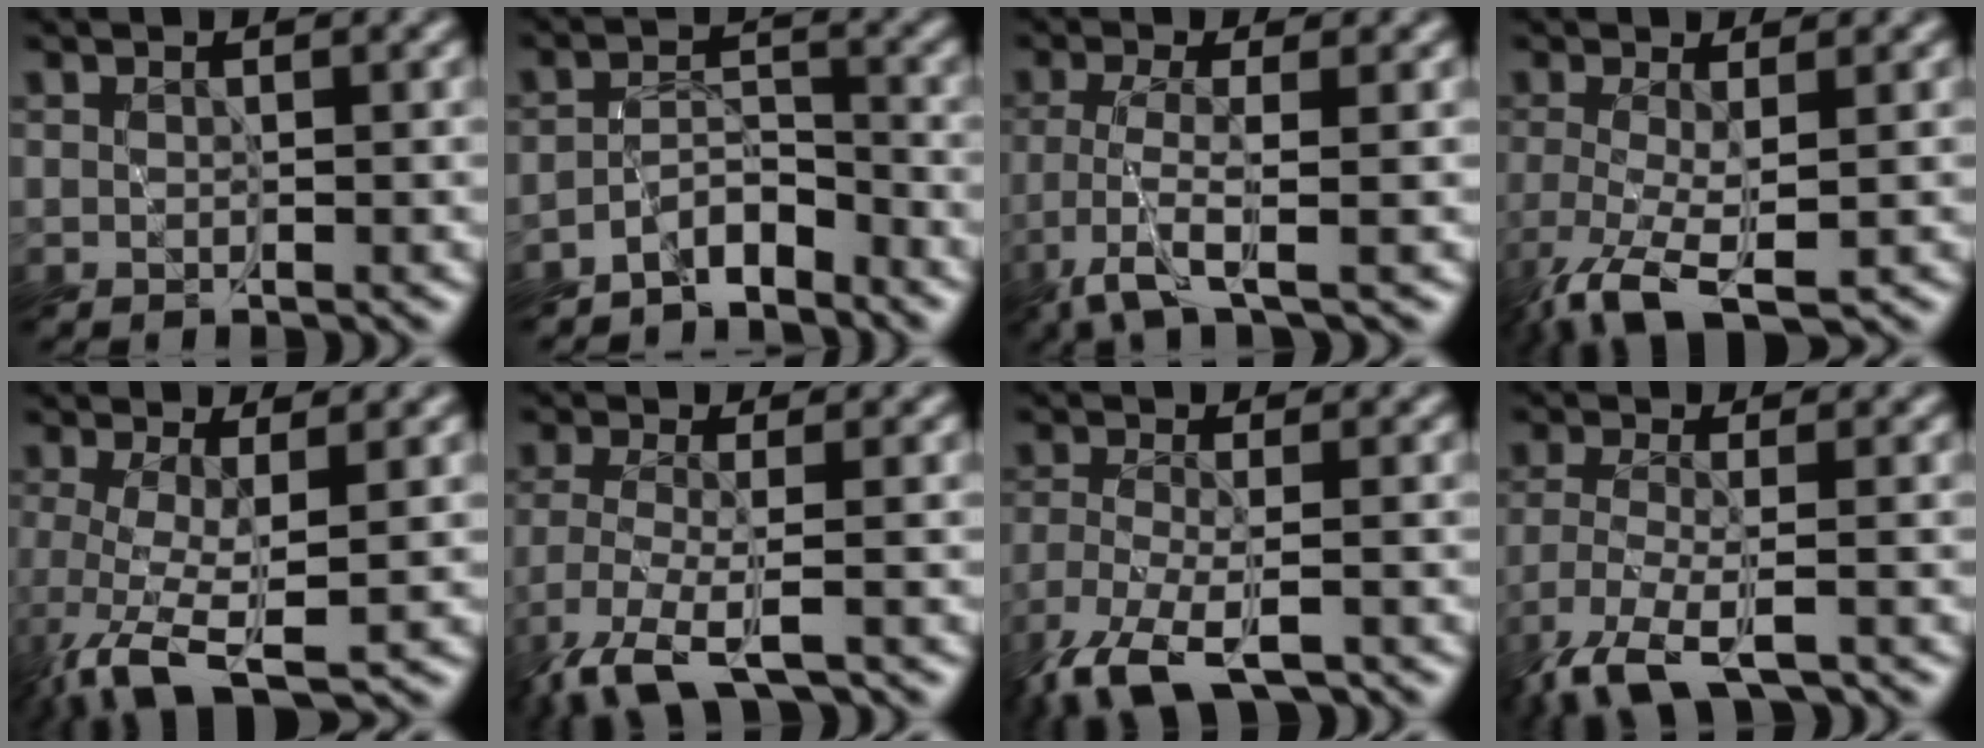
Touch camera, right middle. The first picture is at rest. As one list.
[{"total": 3.9, "force": [-3.5, 1.2, 1.1], "torque": [-0.012, 0.001, -0.073]}, {"total": 3.2, "force": [-1.9, -0.2, 2.5], "torque": [-0.053, -0.005, -0.048]}, {"total": 4.4, "force": [-2.4, 0.6, 3.6], "torque": [-0.075, -0.013, -0.049]}, {"total": 4.8, "force": [-1.8, 0.9, 4.4], "torque": [-0.090, -0.013, -0.038]}, {"total": 5.4, "force": [-4.1, 0.8, 3.4], "torque": [-0.075, -0.010, -0.090]}, {"total": 6.9, "force": [-5.4, 1.6, 4.0], "torque": [-0.086, -0.016, -0.107]}, {"total": 6.2, "force": [-4.8, 1.1, 3.7], "torque": [-0.080, -0.009, -0.101]}]